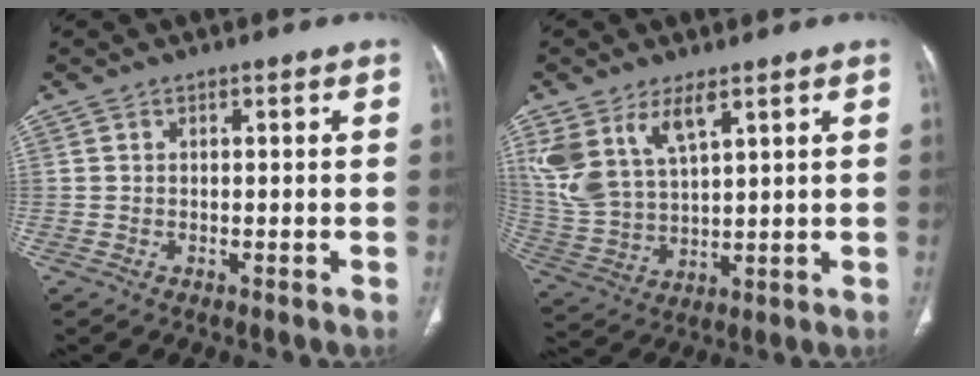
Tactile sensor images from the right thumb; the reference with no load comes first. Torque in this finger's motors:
{"motor_torque": [-0.18, 2.61, 0.90, 1.13, 0.15]}